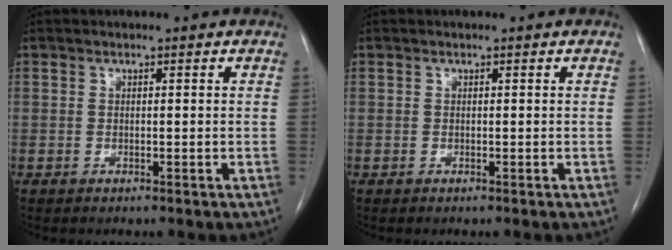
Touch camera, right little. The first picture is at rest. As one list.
[{"total": 0.0}]